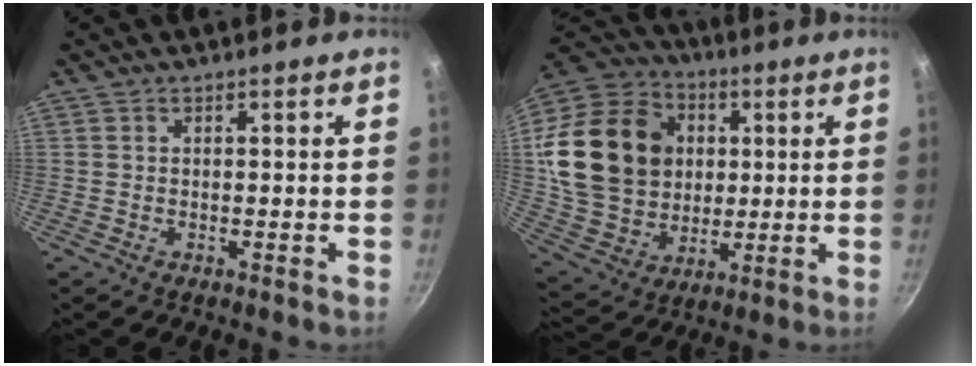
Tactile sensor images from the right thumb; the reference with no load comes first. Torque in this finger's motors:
{"motor_torque": [0.74, 4.27, 1.70, -0.03, 0.43]}